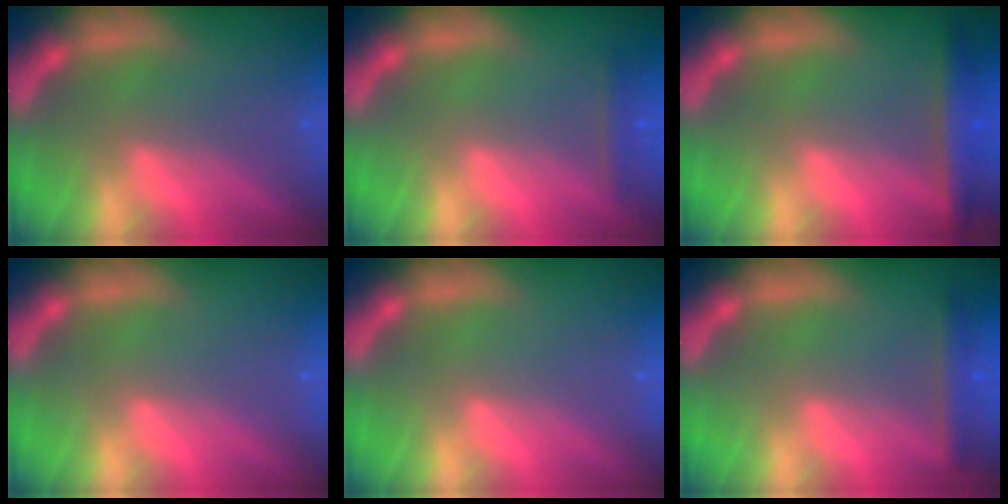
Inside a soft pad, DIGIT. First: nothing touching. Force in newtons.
{"total": 1.4}
{"total": 4.0}
{"total": 0.0}
{"total": 0.0}
{"total": 2.4}